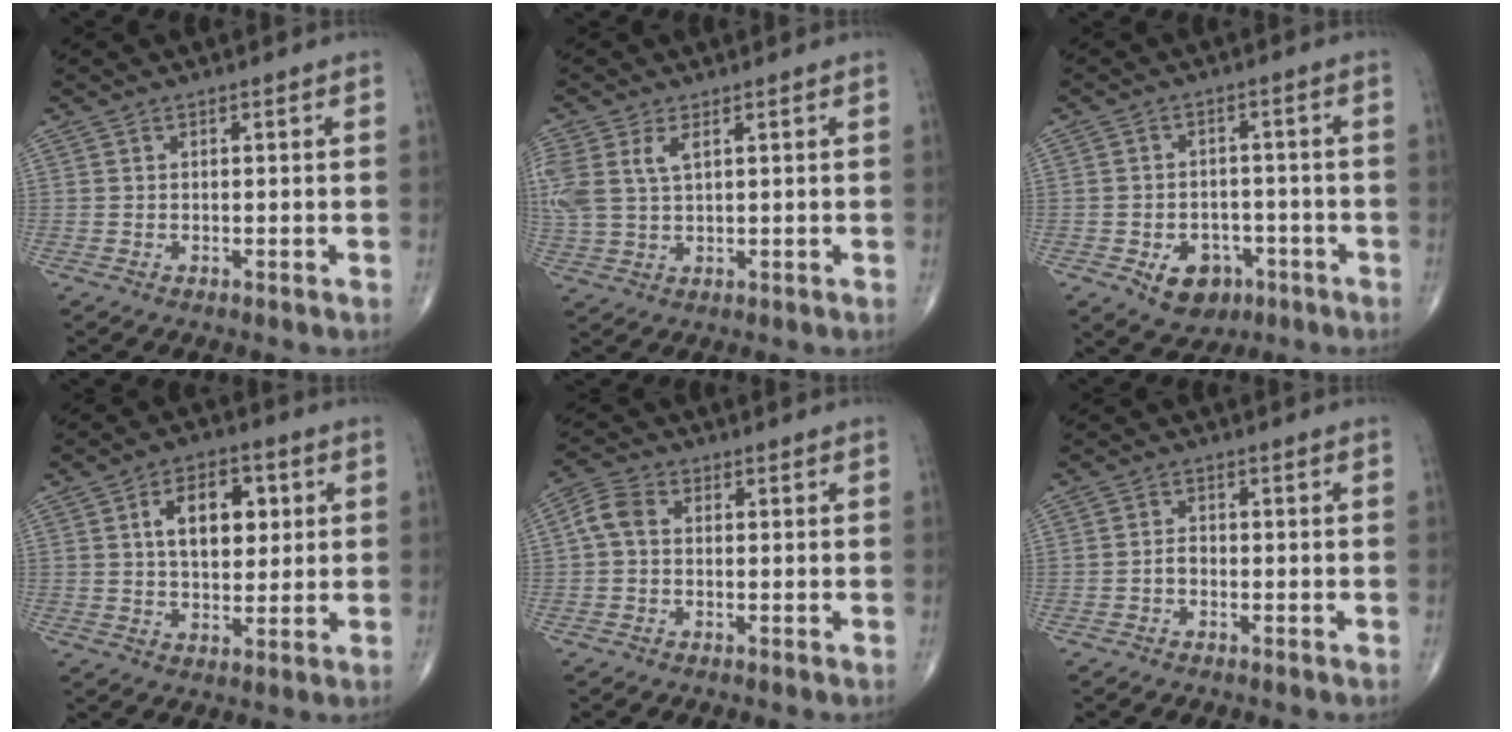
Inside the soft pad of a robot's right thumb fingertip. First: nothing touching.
{"total": 9.1, "force": [3.0, 4.9, 7.0], "torque": [-0.182, 0.007, 0.069]}
{"total": 7.8, "force": [-3.4, 5.8, 4.0], "torque": [-0.036, 0.024, -0.043]}
{"total": 10.9, "force": [2.8, 6.5, 8.3], "torque": [-0.102, 0.000, 0.044]}
{"total": 4.4, "force": [0.2, 3.1, 3.1], "torque": [-0.064, 0.013, -0.006]}
{"total": 1.6, "force": [-0.7, 1.0, 1.0], "torque": [-0.013, 0.006, -0.015]}